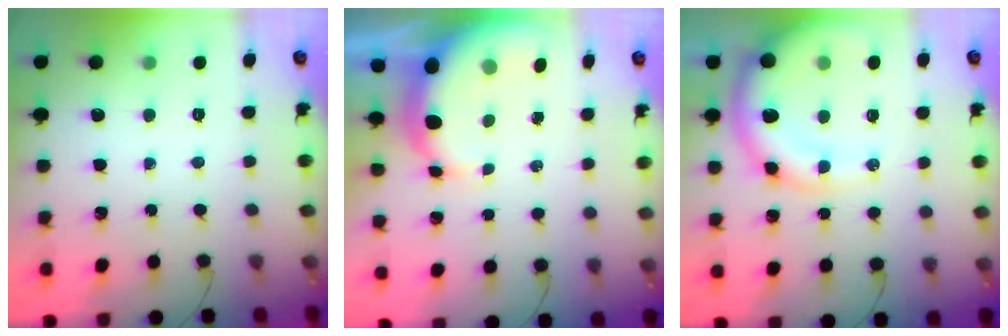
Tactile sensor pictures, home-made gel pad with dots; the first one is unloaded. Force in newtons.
{"total": 6.8, "press": 6.6, "slide": 1.6}
{"total": 13.4, "press": 13.1, "slide": 3.0}